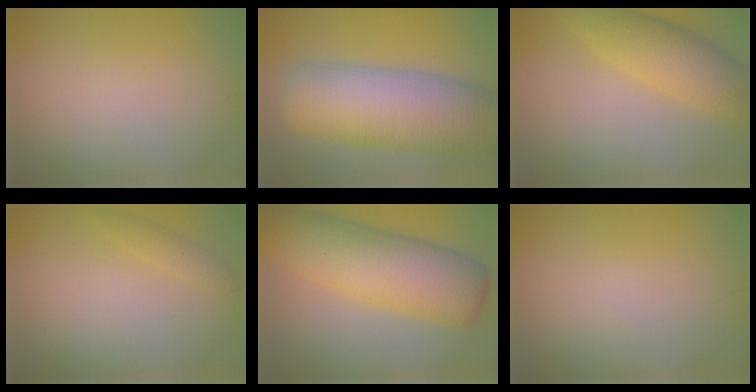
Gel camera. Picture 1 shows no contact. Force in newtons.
{"total": 12.4, "press": 12.4, "slide": 0.5}
{"total": 5.6, "press": 5.6, "slide": 0.1}
{"total": 1.1, "press": 1.1, "slide": 0.1}
{"total": 10.0, "press": 10.0, "slide": 0.2}
{"total": 0.0}